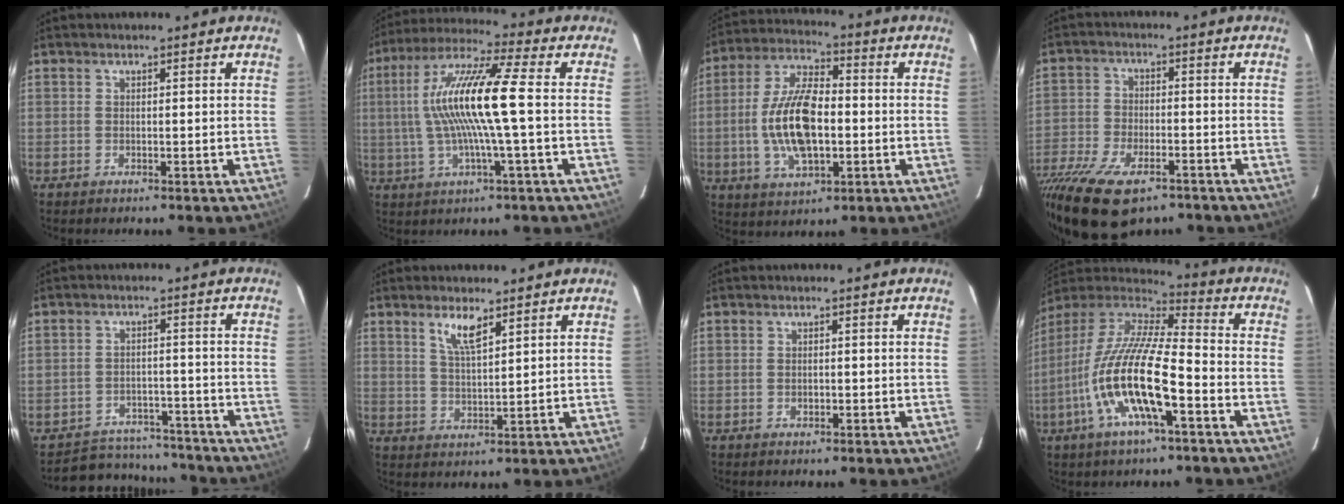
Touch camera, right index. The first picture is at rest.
{"total": 14.7, "force": [0.1, 0.4, 14.7], "torque": [-0.285, 0.011, -0.002]}
{"total": 15.0, "force": [-2.0, 6.7, 13.2], "torque": [-0.271, 0.003, -0.034]}
{"total": 19.1, "force": [-12.5, 8.3, 11.8], "torque": [-0.269, -0.057, -0.214]}
{"total": 11.6, "force": [-10.2, 5.2, 1.7], "torque": [-0.046, 0.033, -0.125]}
{"total": 5.2, "force": [3.3, 1.4, 3.7], "torque": [-0.071, -0.002, 0.066]}
{"total": 1.0, "force": [-0.3, 0.9, 0.5], "torque": [-0.008, 0.001, -0.003]}
{"total": 18.9, "force": [-6.9, 4.7, 17.0], "torque": [-0.325, -0.026, -0.137]}